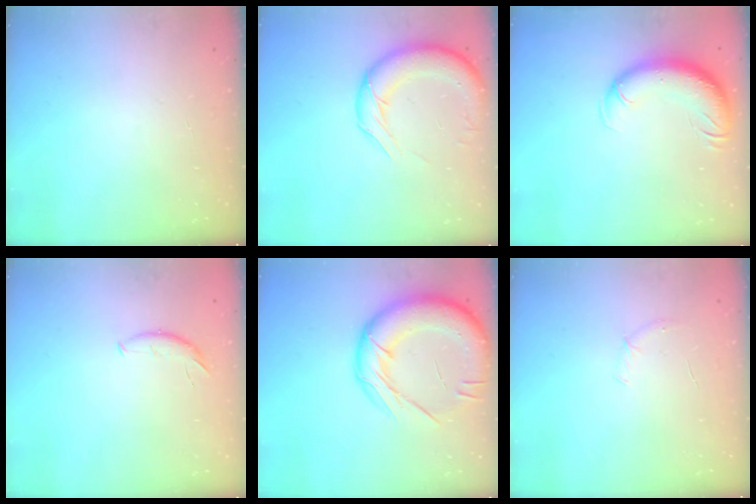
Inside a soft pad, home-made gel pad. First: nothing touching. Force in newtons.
{"total": 13.8, "press": 13.4, "slide": 3.5}
{"total": 11.7, "press": 11.2, "slide": 3.2}
{"total": 6.0, "press": 6.0, "slide": 0.4}
{"total": 24.5, "press": 24.0, "slide": 4.6}
{"total": 4.2, "press": 4.1, "slide": 1.2}